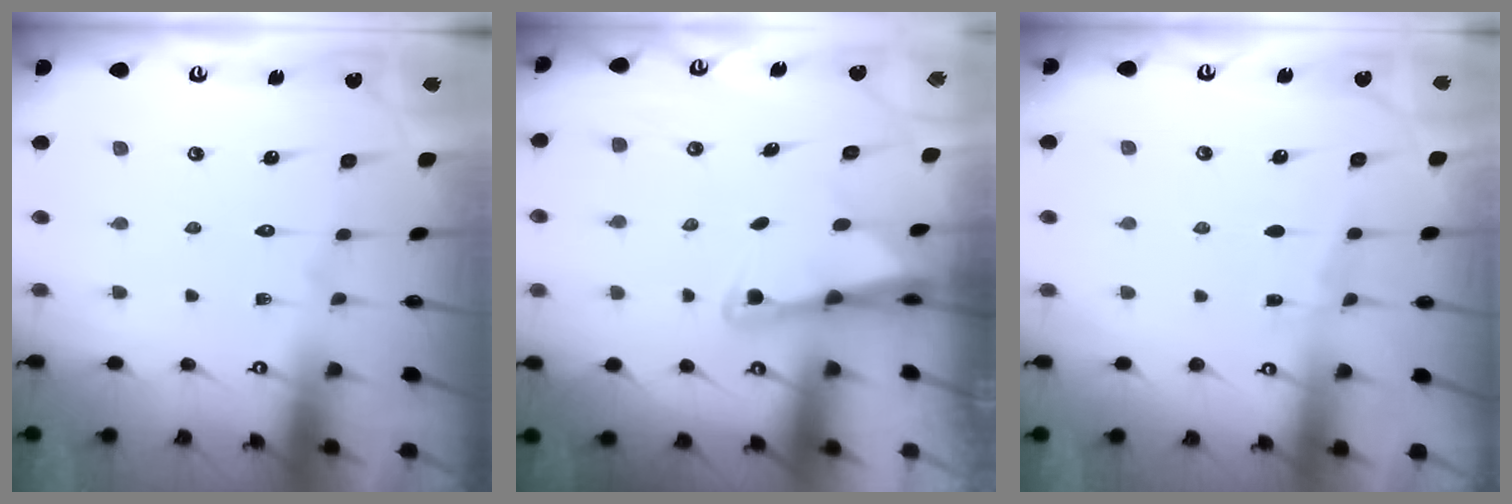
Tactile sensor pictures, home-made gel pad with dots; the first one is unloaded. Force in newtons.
{"total": 2.4, "press": 2.3, "slide": 0.5}
{"total": 3.6, "press": 3.5, "slide": 0.5}